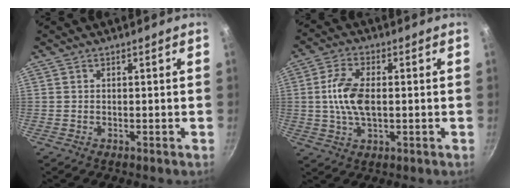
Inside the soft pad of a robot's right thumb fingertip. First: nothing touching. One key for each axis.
{"total": 8.9, "fx": 0.3, "fy": 4.7, "fz": 7.5, "tx": -0.147, "ty": 0.009, "tz": 0.000}